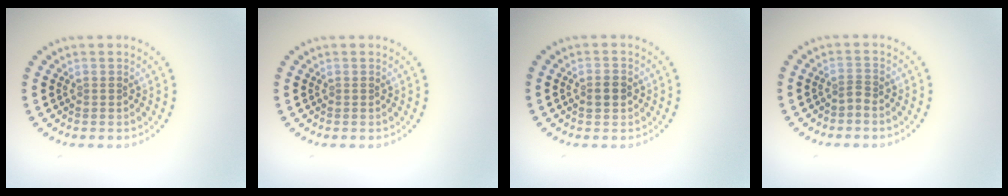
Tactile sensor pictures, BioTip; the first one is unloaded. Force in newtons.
{"total": 0.0}
{"total": 1.9, "press": 1.9, "slide": 0.1}
{"total": 0.7, "press": 0.3, "slide": 0.6}